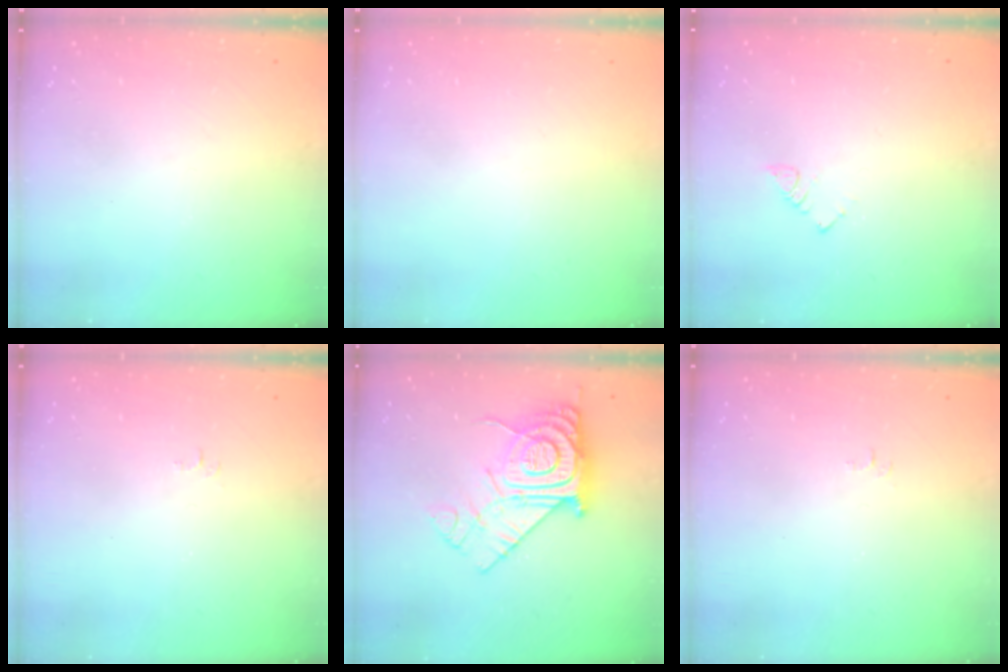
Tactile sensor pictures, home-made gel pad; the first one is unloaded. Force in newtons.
{"total": 1.5, "press": 1.5, "slide": 0.1}
{"total": 3.4, "press": 3.4, "slide": 0.5}
{"total": 4.0, "press": 3.9, "slide": 0.3}
{"total": 14.8, "press": 14.7, "slide": 1.3}
{"total": 4.0, "press": 3.9, "slide": 0.3}